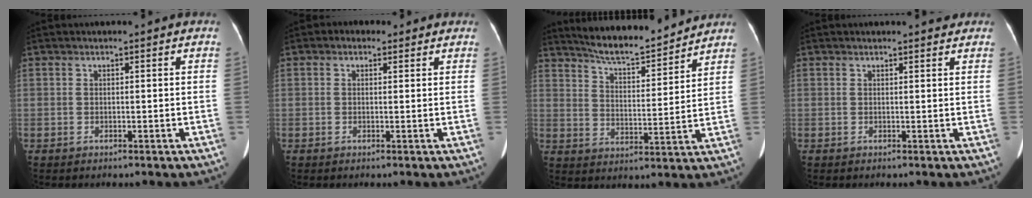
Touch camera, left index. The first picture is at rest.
{"total": 1.8, "force": [1.0, 1.4, 0.6], "torque": [-0.011, 0.012, 0.009]}
{"total": 12.0, "force": [11.4, 1.0, 3.6], "torque": [-0.063, 0.001, 0.182]}
{"total": 1.7, "force": [1.7, 0.2, 0.4], "torque": [-0.010, 0.003, 0.018]}